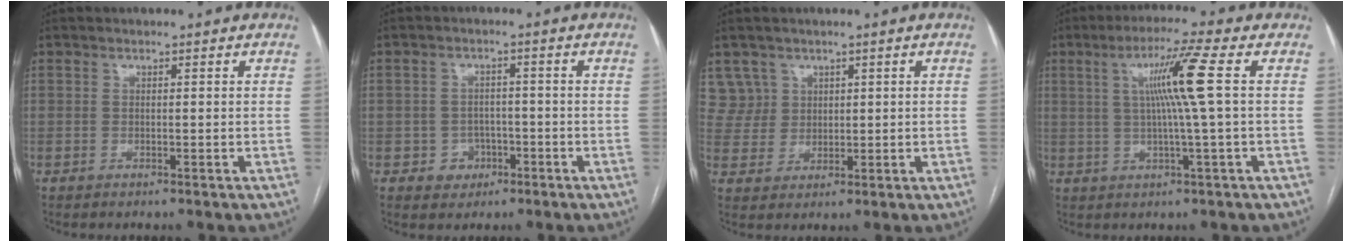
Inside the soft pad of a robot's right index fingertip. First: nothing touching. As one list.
[{"total": 3.8, "force": [-1.5, 3.4, 0.7], "torque": [0.000, 0.012, -0.016]}, {"total": 5.0, "force": [2.8, 4.1, -0.6], "torque": [0.019, 0.010, 0.060]}, {"total": 8.6, "force": [1.5, -1.8, 8.3], "torque": [-0.146, 0.006, 0.032]}]